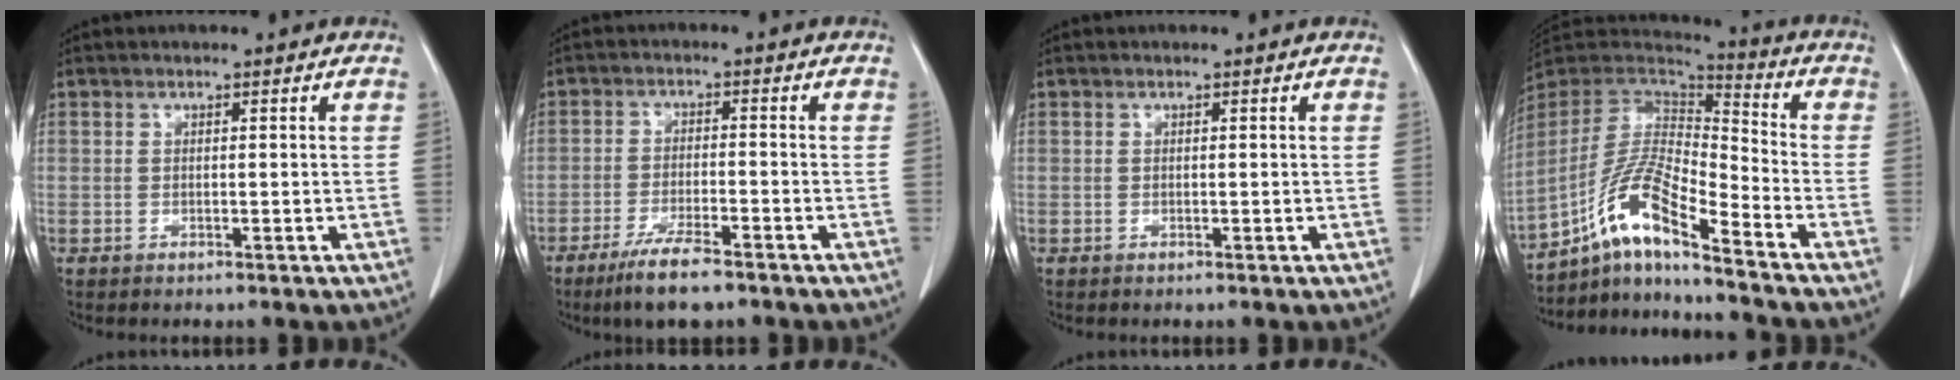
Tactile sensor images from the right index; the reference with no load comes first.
{"total": 7.5, "force": [-5.5, 1.0, 5.0], "torque": [-0.092, -0.017, -0.092]}
{"total": 0.0}
{"total": 13.6, "force": [-8.7, 1.6, 10.3], "torque": [-0.214, 0.009, -0.162]}